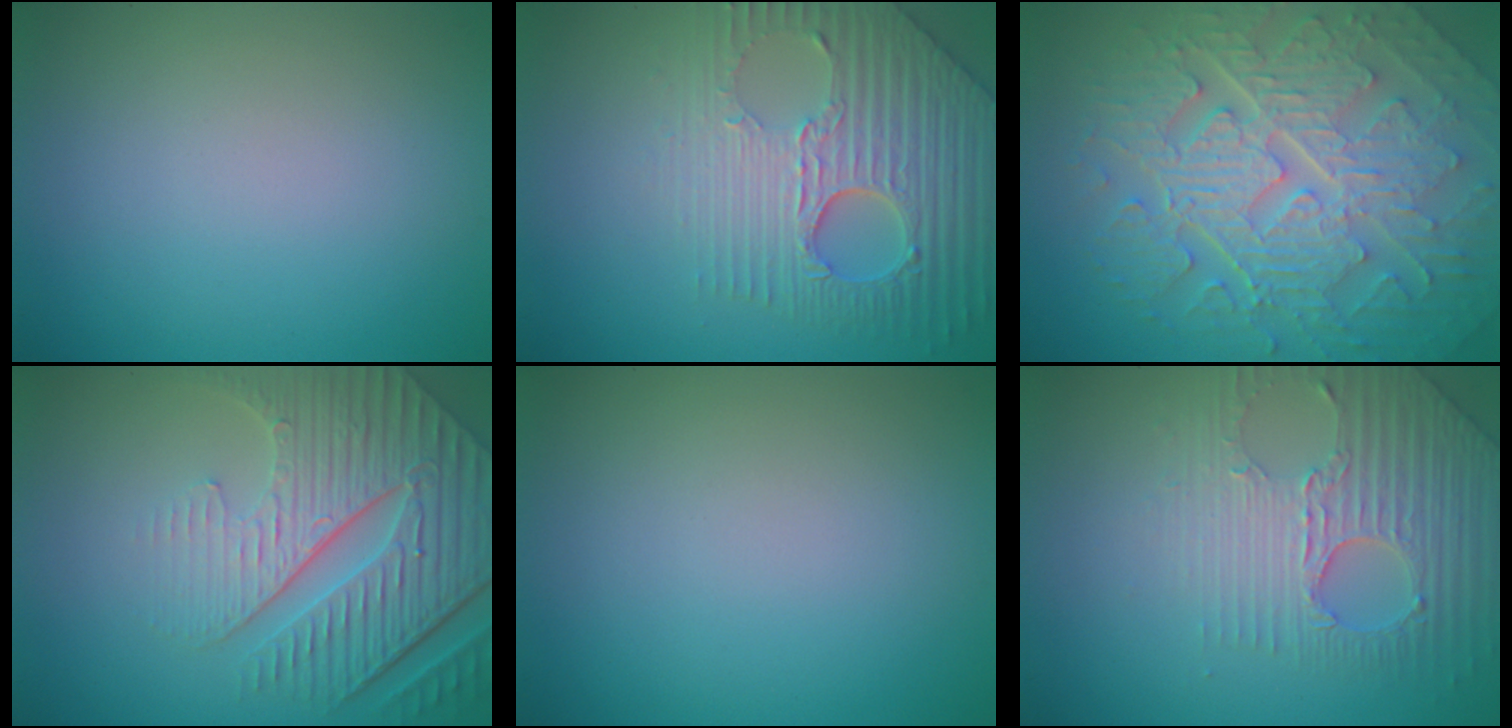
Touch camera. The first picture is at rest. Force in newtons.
{"total": 6.3, "press": 5.3, "slide": 3.4}
{"total": 10.3, "press": 6.9, "slide": 7.7}
{"total": 8.3, "press": 5.9, "slide": 5.8}
{"total": 0.0}
{"total": 4.0, "press": 3.8, "slide": 1.2}